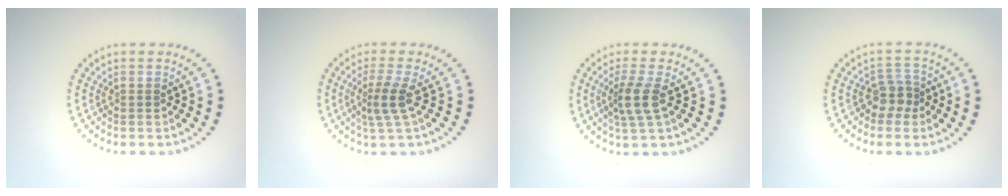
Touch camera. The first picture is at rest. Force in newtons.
{"total": 2.5, "press": 1.8, "slide": 1.7}
{"total": 2.7, "press": 2.1, "slide": 1.7}
{"total": 2.1, "press": 1.7, "slide": 1.3}